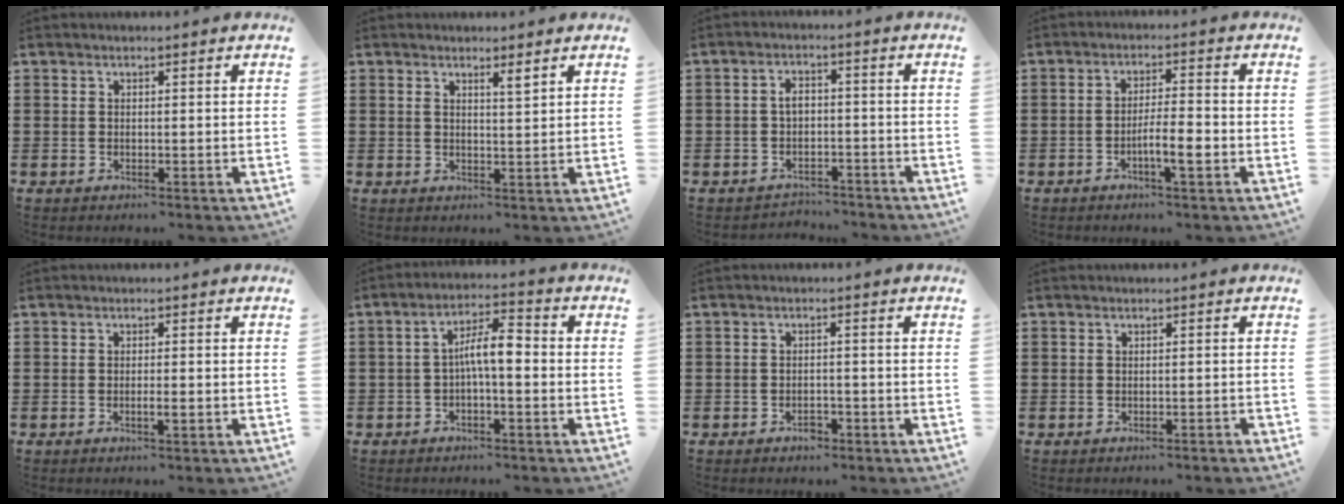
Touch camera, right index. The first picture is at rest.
{"total": 1.6, "force": [1.2, 0.1, 1.0], "torque": [-0.014, -0.004, 0.020]}
{"total": 2.9, "force": [-1.7, 1.7, 1.5], "torque": [-0.040, 0.004, -0.038]}
{"total": 4.9, "force": [-1.9, 0.7, 4.4], "torque": [-0.082, -0.002, -0.035]}
{"total": 1.5, "force": [-0.6, 0.2, 1.4], "torque": [-0.024, -0.002, -0.010]}
{"total": 6.2, "force": [-0.4, 1.9, 5.9], "torque": [-0.116, 0.011, -0.013]}
{"total": 2.0, "force": [-1.5, 0.9, 0.9], "torque": [-0.020, -0.002, -0.029]}
{"total": 0.6, "force": [-0.5, -0.1, 0.3], "torque": [-0.008, -0.002, -0.010]}